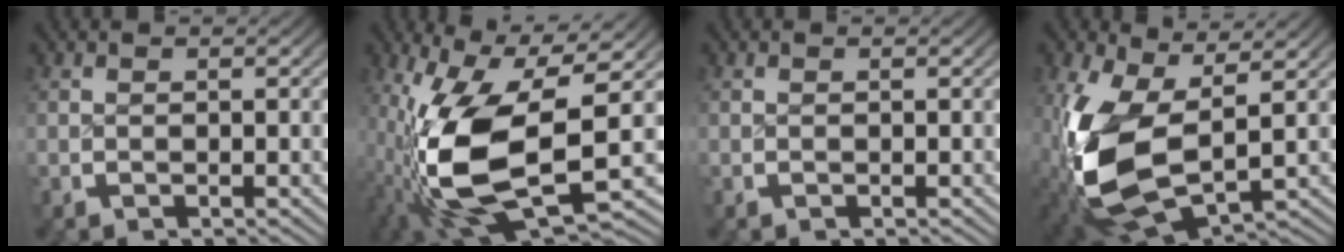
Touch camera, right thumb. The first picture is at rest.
{"total": 14.8, "force": [-1.9, 8.9, 11.6], "torque": [-0.261, -0.074, 0.007]}
{"total": 0.0}
{"total": 11.0, "force": [-0.9, 7.8, 7.8], "torque": [-0.216, -0.075, 0.021]}